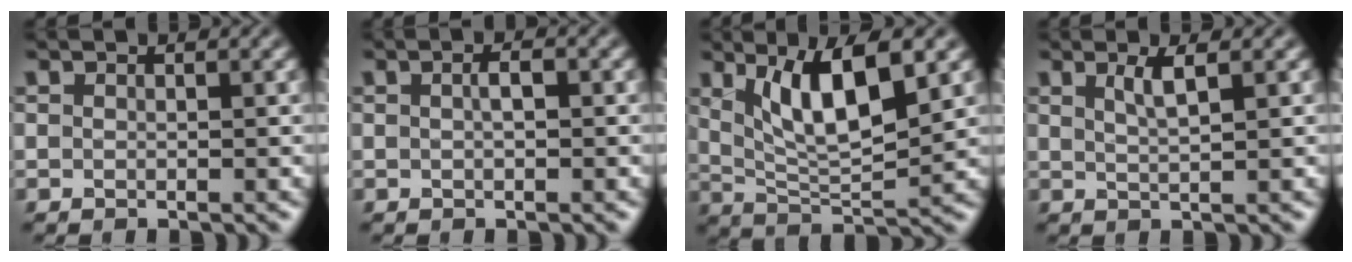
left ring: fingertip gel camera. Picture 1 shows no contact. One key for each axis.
{"total": 1.3, "fx": 0.1, "fy": 0.4, "fz": 1.2, "tx": -0.023, "ty": 0.001, "tz": 0.002}
{"total": 7.3, "fx": 2.7, "fy": 2.2, "fz": 6.5, "tx": -0.114, "ty": -0.008, "tz": 0.051}
{"total": 2.1, "fx": 1.0, "fy": 0.5, "fz": 1.8, "tx": -0.028, "ty": 0.001, "tz": 0.015}